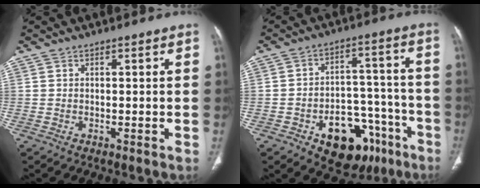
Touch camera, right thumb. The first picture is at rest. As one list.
[{"total": 16.8, "force": [-8.8, 10.4, 9.9], "torque": [-0.089, 0.070, -0.116]}]